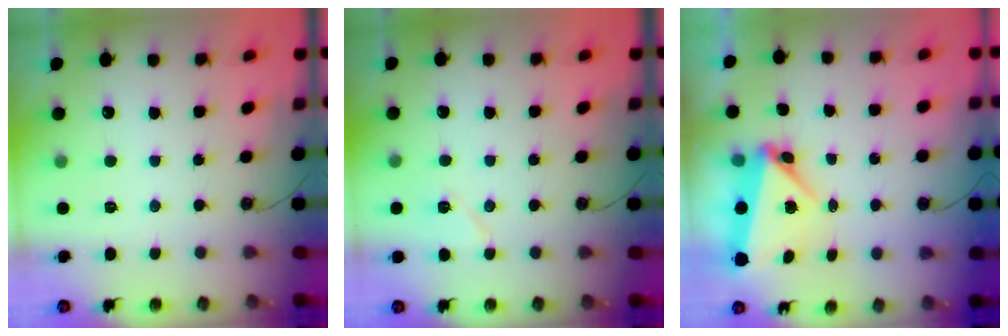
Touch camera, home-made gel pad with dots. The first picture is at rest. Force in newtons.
{"total": 6.7, "press": 6.4, "slide": 2.1}
{"total": 7.7, "press": 4.8, "slide": 6.1}